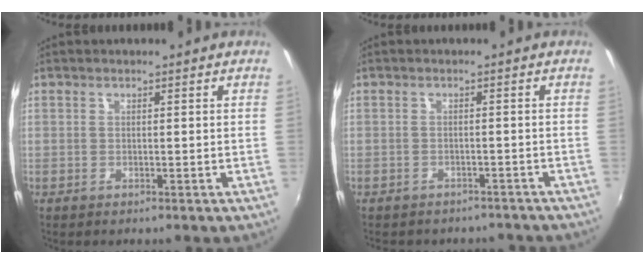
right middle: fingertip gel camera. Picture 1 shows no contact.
{"total": 6.5, "force": [-5.7, 2.6, 1.9], "torque": [-0.043, -0.015, -0.070]}